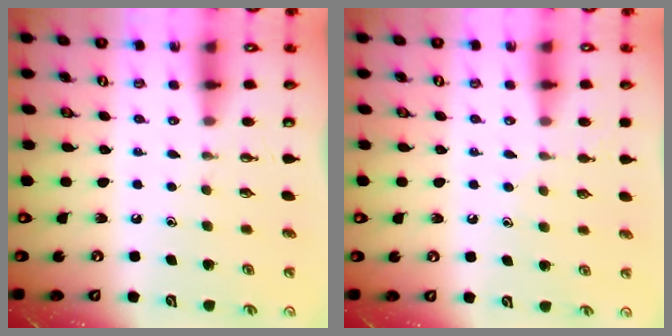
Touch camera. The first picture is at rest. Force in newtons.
{"total": 5.0, "press": 5.0, "slide": 0.5}